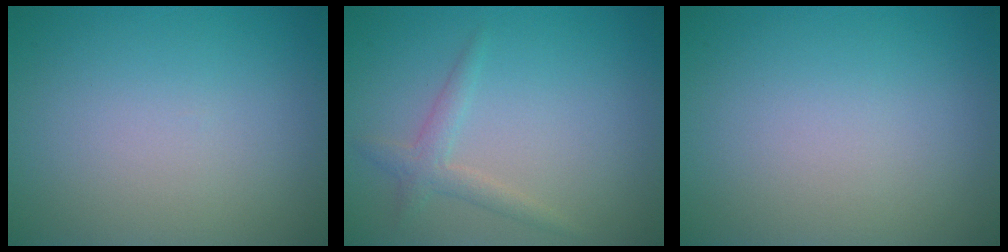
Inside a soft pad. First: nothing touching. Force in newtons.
{"total": 1.7, "press": 1.7, "slide": 0.0}
{"total": 0.0}